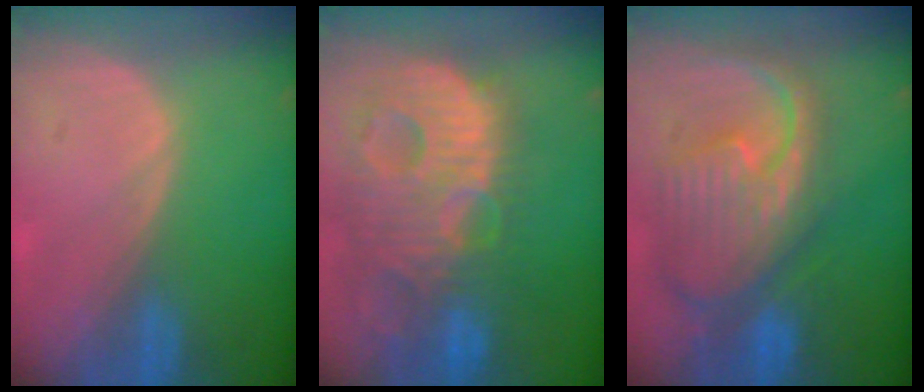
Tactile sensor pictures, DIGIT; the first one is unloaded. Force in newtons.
{"total": 14.1, "press": 12.2, "slide": 7.0}
{"total": 12.3, "press": 10.7, "slide": 6.1}